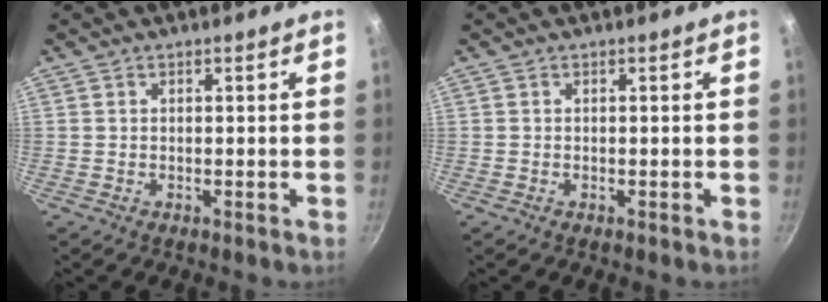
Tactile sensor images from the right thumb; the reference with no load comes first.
{"total": 0.0}